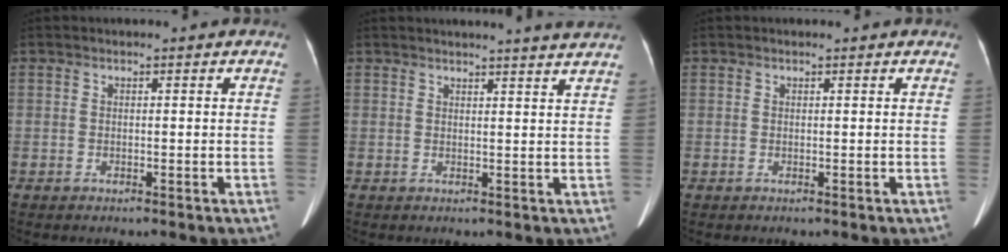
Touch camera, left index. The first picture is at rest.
{"total": 6.5, "force": [6.1, -1.0, 2.2], "torque": [-0.025, 0.001, 0.056]}
{"total": 0.0}